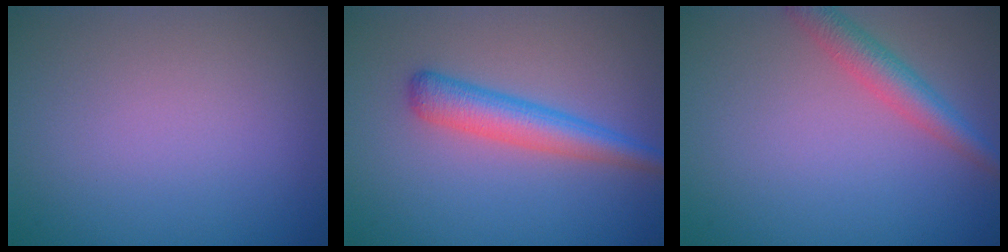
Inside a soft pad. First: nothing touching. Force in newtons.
{"total": 3.7, "press": 3.7, "slide": 0.1}
{"total": 3.2, "press": 3.2, "slide": 0.1}